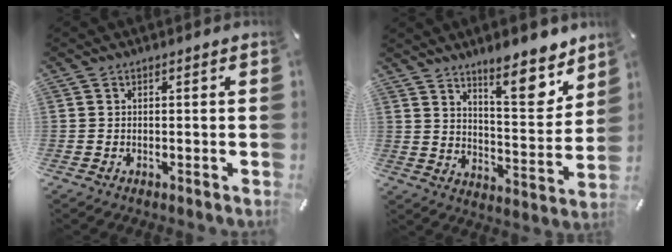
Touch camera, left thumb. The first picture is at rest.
{"total": 13.0, "force": [10.2, 3.8, 7.0], "torque": [-0.087, -0.086, 0.173]}